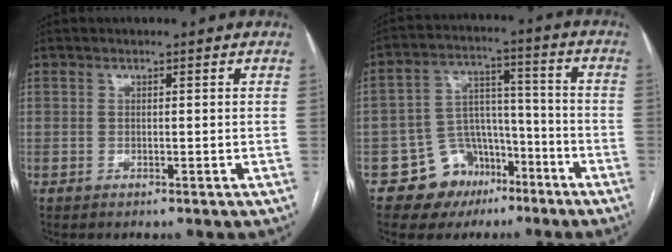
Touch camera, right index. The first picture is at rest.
{"total": 10.4, "force": [-5.9, 8.0, 2.9], "torque": [-0.038, 0.045, -0.085]}